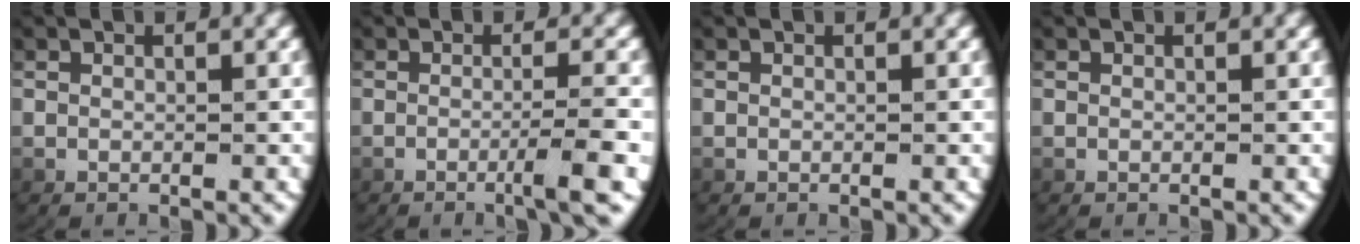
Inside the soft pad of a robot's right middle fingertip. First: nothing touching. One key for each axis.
{"total": 3.5, "fx": -1.3, "fy": 0.0, "fz": 3.3, "tx": -0.049, "ty": 0.004, "tz": -0.022}
{"total": 0.0}
{"total": 0.0}